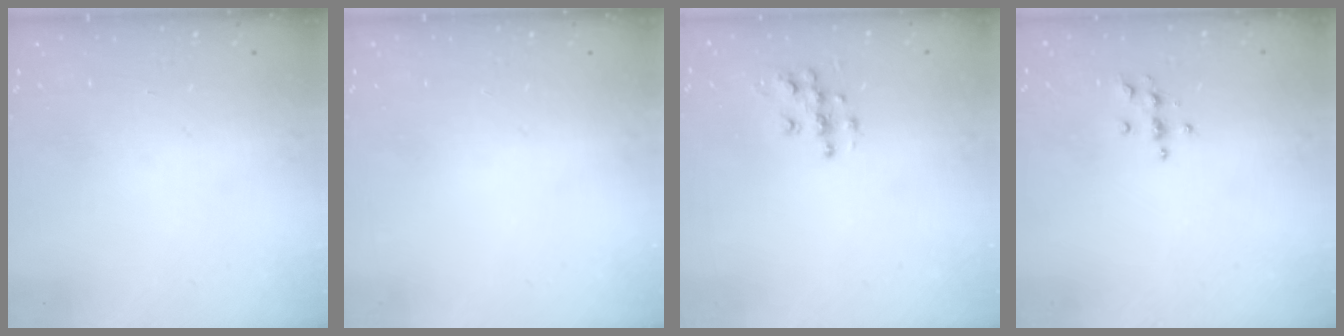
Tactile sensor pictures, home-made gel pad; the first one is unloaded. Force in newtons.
{"total": 0.0}
{"total": 7.3, "press": 7.3, "slide": 0.2}
{"total": 3.9, "press": 3.8, "slide": 0.4}